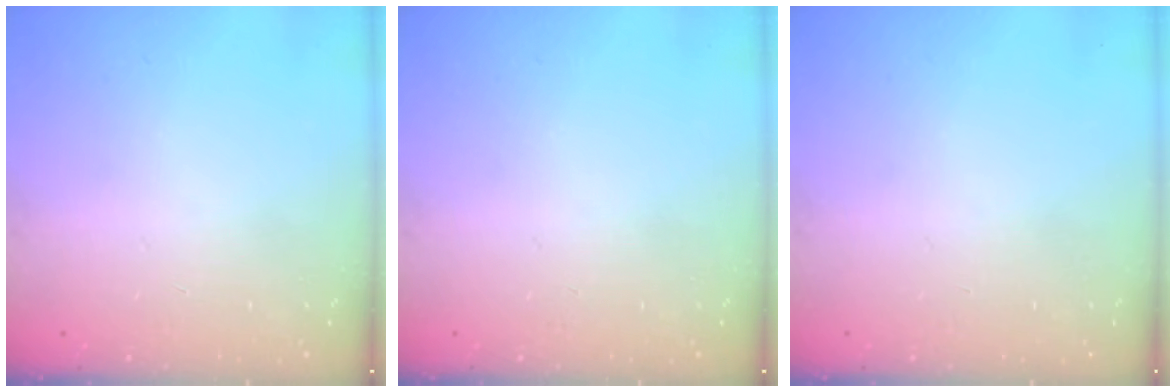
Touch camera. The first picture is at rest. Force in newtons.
{"total": 0.0}
{"total": 0.0}